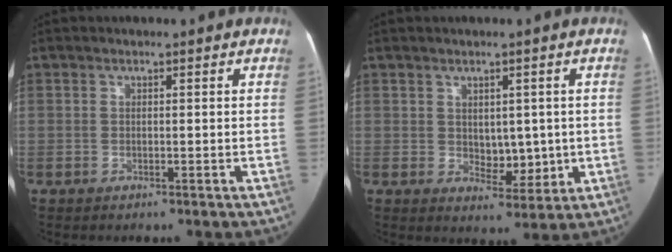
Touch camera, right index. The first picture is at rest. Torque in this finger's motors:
{"motor_torque": [0.10, 0.14, 0.05, 0.01]}